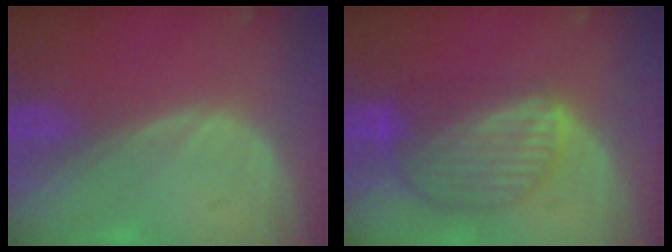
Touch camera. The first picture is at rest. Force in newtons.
{"total": 8.8, "press": 7.8, "slide": 4.2}